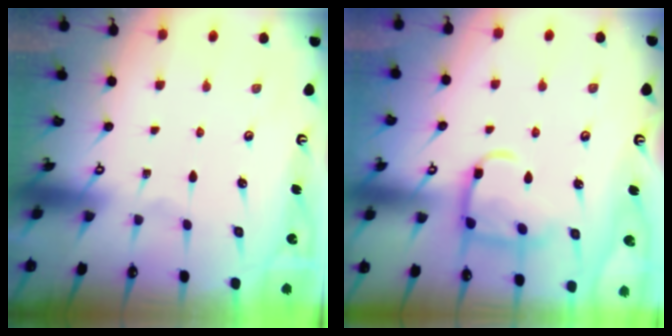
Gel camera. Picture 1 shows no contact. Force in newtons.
{"total": 12.9, "press": 12.9, "slide": 1.2}